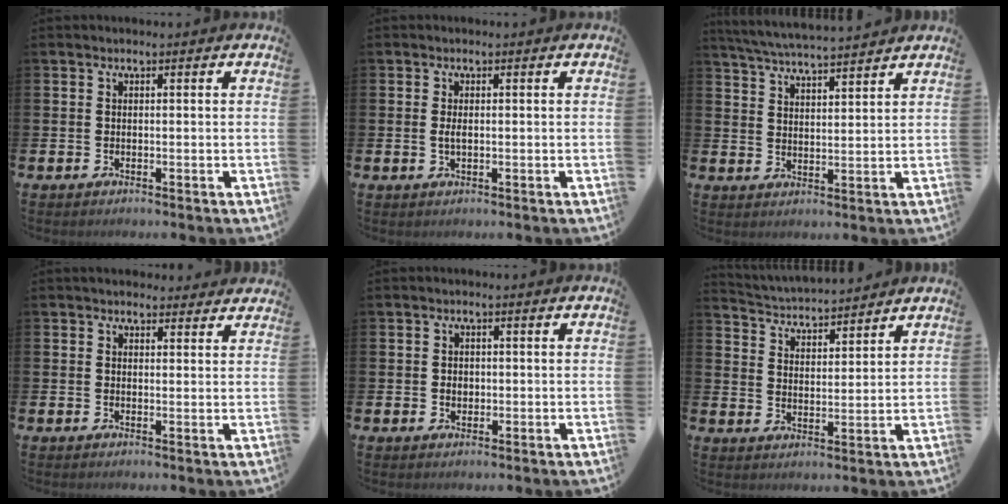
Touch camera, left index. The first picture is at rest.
{"total": 1.5, "force": [0.0, 0.6, 1.3], "torque": [-0.018, 0.000, -0.003]}
{"total": 5.5, "force": [5.4, -0.1, 1.0], "torque": [-0.039, -0.031, 0.097]}
{"total": 2.3, "force": [2.2, 0.7, 0.1], "torque": [0.004, -0.009, 0.039]}
{"total": 1.3, "force": [0.1, 1.1, 0.7], "torque": [0.001, 0.003, -0.004]}
{"total": 4.1, "force": [4.1, 0.5, -0.2], "torque": [-0.016, -0.033, 0.069]}